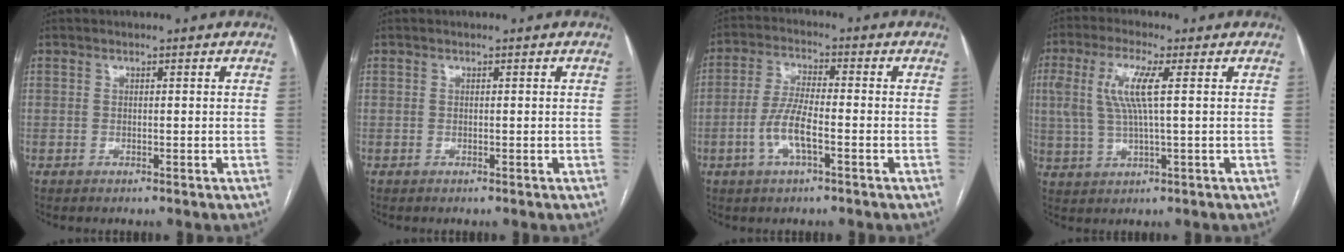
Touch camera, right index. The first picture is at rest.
{"total": 0.0}
{"total": 6.8, "force": [-2.3, 1.5, 6.2], "torque": [-0.132, 0.004, -0.047]}
{"total": 7.8, "force": [1.7, 1.1, 7.5], "torque": [-0.176, 0.011, 0.036]}